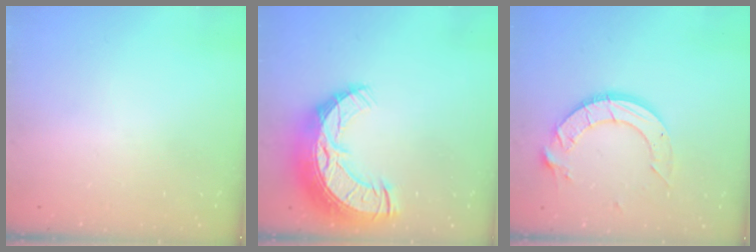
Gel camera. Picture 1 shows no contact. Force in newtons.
{"total": 19.3, "press": 19.2, "slide": 1.4}
{"total": 12.9, "press": 12.8, "slide": 1.4}